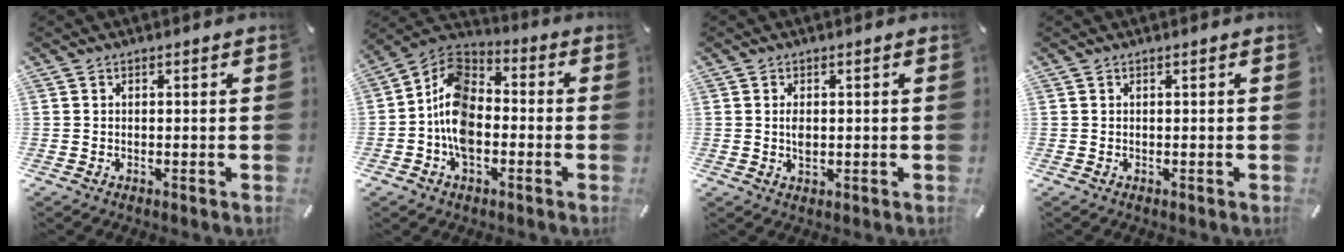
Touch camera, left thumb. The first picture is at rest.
{"total": 12.0, "force": [-4.3, 7.9, 8.0], "torque": [-0.177, 0.016, -0.083]}
{"total": 2.6, "force": [0.1, 1.5, 2.1], "torque": [-0.036, -0.001, -0.001]}
{"total": 0.0}